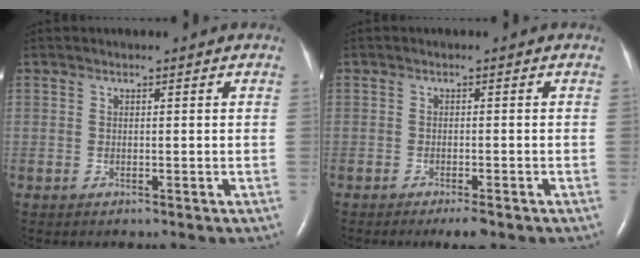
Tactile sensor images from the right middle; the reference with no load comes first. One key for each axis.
{"total": 2.9, "fx": -2.1, "fy": 0.5, "fz": 2.0, "tx": -0.030, "ty": -0.004, "tz": -0.030}